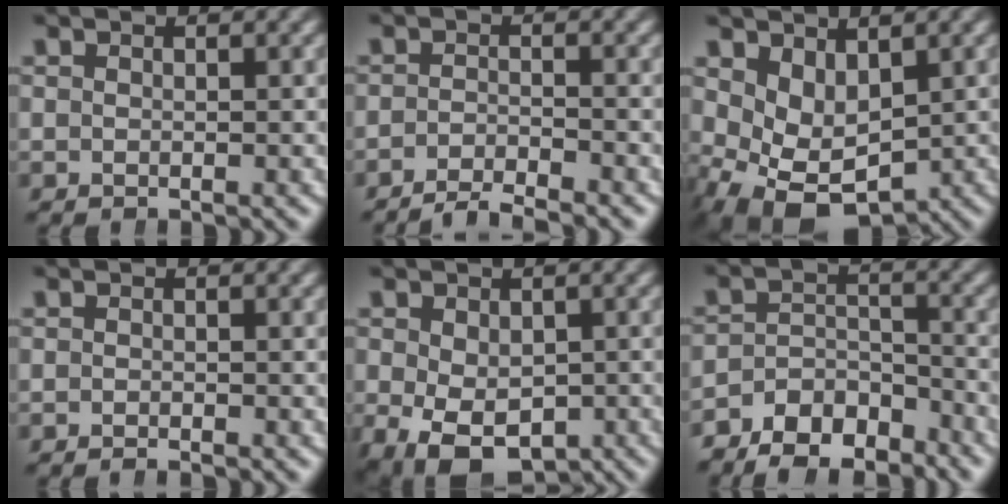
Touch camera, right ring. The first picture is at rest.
{"total": 3.8, "force": [-3.6, 0.8, 1.0], "torque": [-0.014, -0.010, -0.059]}
{"total": 8.6, "force": [-2.0, 6.5, 5.3], "torque": [-0.113, -0.050, -0.018]}
{"total": 0.8, "force": [-0.8, -0.2, 0.0], "torque": [-0.003, -0.005, -0.012]}
{"total": 7.5, "force": [-4.3, 4.6, 4.1], "torque": [-0.092, -0.058, -0.039]}
{"total": 6.9, "force": [-5.4, 3.4, 2.7], "torque": [-0.040, -0.018, -0.088]}